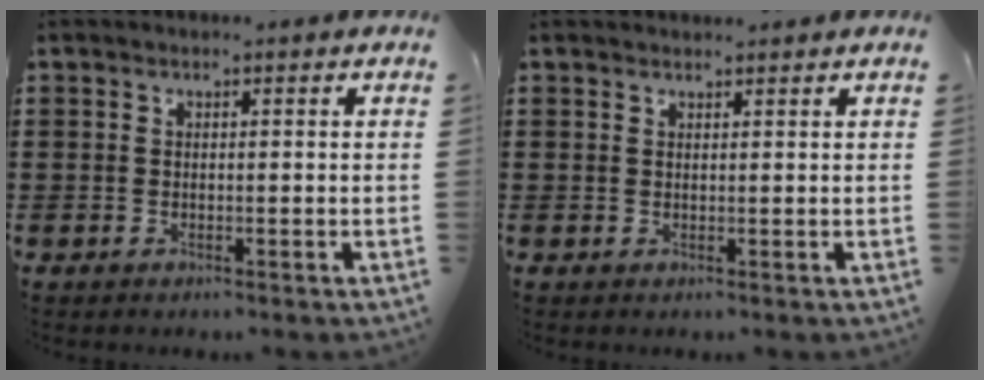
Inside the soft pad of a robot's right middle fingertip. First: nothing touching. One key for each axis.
{"total": 0.9, "fx": 0.9, "fy": 0.1, "fz": 0.0, "tx": 0.006, "ty": -0.004, "tz": 0.016}